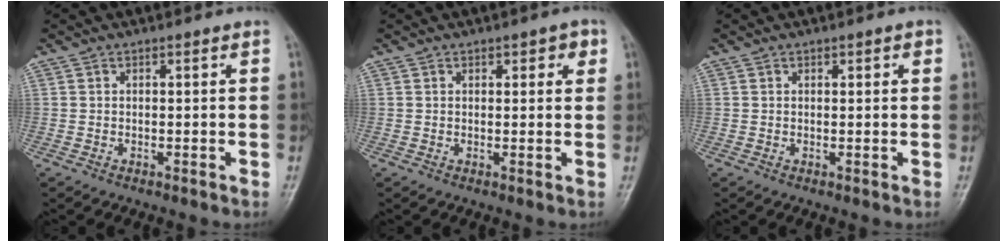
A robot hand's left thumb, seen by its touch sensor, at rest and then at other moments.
{"total": 3.2, "force": [1.5, 1.6, 2.3], "torque": [-0.009, -0.002, 0.016]}
{"total": 1.5, "force": [0.7, 0.7, 1.2], "torque": [-0.009, 0.000, 0.009]}